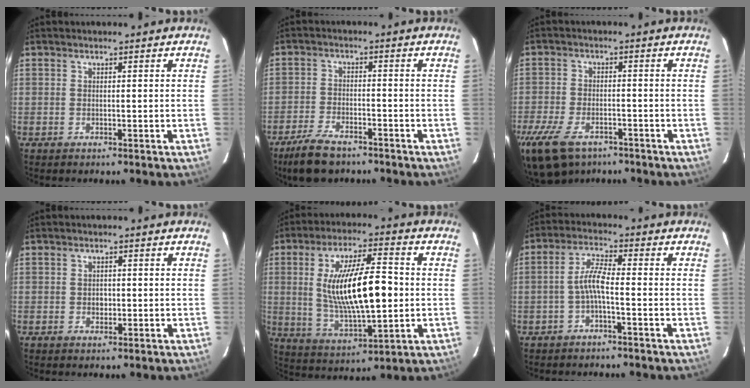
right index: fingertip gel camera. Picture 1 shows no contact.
{"total": 8.3, "force": [-6.5, 3.2, 4.1], "torque": [-0.113, -0.009, -0.119]}
{"total": 12.9, "force": [-8.8, 6.6, 6.8], "torque": [-0.177, -0.030, -0.158]}
{"total": 1.5, "force": [-0.2, 1.4, 0.6], "torque": [-0.010, 0.003, -0.002]}
{"total": 17.3, "force": [0.4, 5.4, 16.4], "torque": [-0.295, 0.000, 0.021]}
{"total": 4.2, "force": [-1.7, 0.5, 3.8], "torque": [-0.085, 0.012, -0.034]}